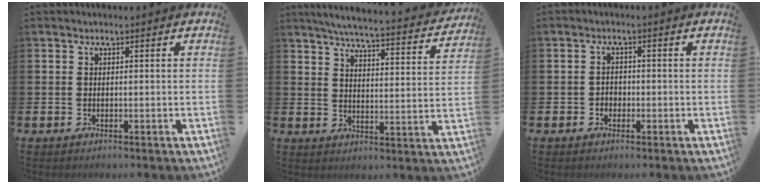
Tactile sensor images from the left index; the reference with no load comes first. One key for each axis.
{"total": 5.5, "fx": 5.2, "fy": 0.2, "fz": 2.0, "tx": -0.055, "ty": -0.042, "tz": 0.085}
{"total": 1.5, "fx": -0.7, "fy": 1.3, "fz": 0.3, "tx": -0.007, "ty": 0.003, "tz": -0.016}